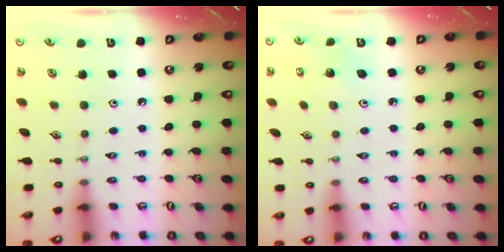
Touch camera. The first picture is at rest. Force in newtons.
{"total": 3.3, "press": 3.1, "slide": 1.1}